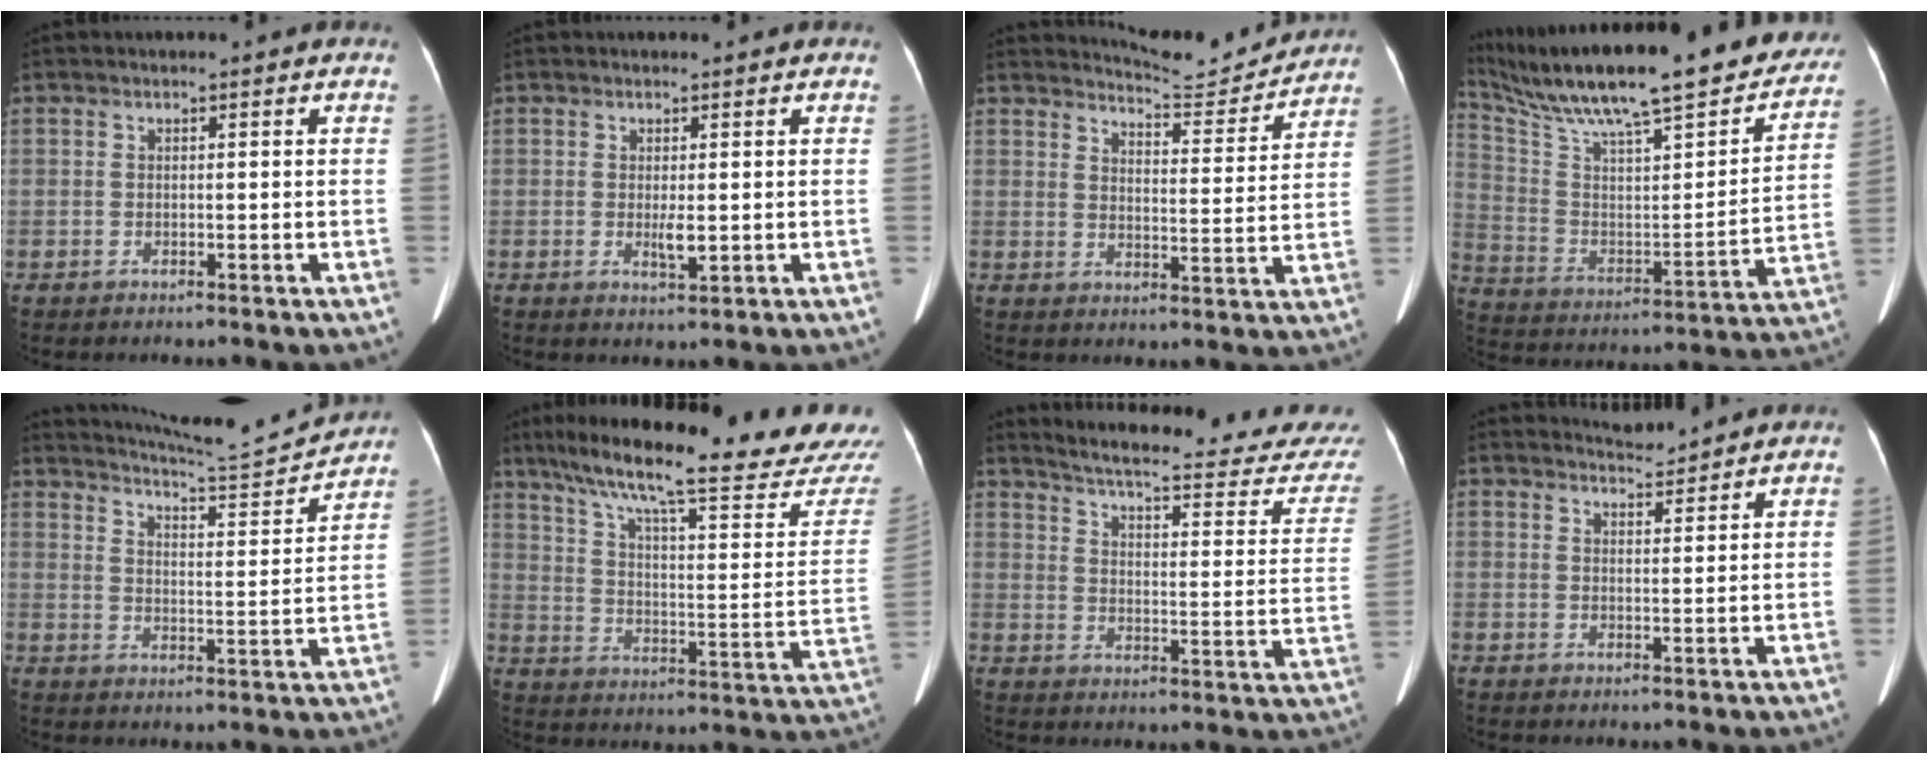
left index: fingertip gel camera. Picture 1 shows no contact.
{"total": 2.0, "force": [0.1, 0.4, 1.9], "torque": [-0.037, -0.006, 0.005]}
{"total": 9.3, "force": [9.3, 0.3, 0.2], "torque": [-0.007, -0.015, 0.124]}
{"total": 34.0, "force": [27.8, 6.3, 18.6], "torque": [-0.319, -0.027, 0.396]}
{"total": 13.7, "force": [13.4, -1.3, 2.6], "torque": [-0.051, -0.032, 0.195]}
{"total": 28.2, "force": [23.9, 1.0, 15.0], "torque": [-0.241, -0.055, 0.327]}
{"total": 24.3, "force": [22.9, 1.5, 7.9], "torque": [-0.116, -0.095, 0.278]}
{"total": 3.1, "force": [3.1, -0.1, -0.3], "torque": [-0.007, -0.002, 0.053]}